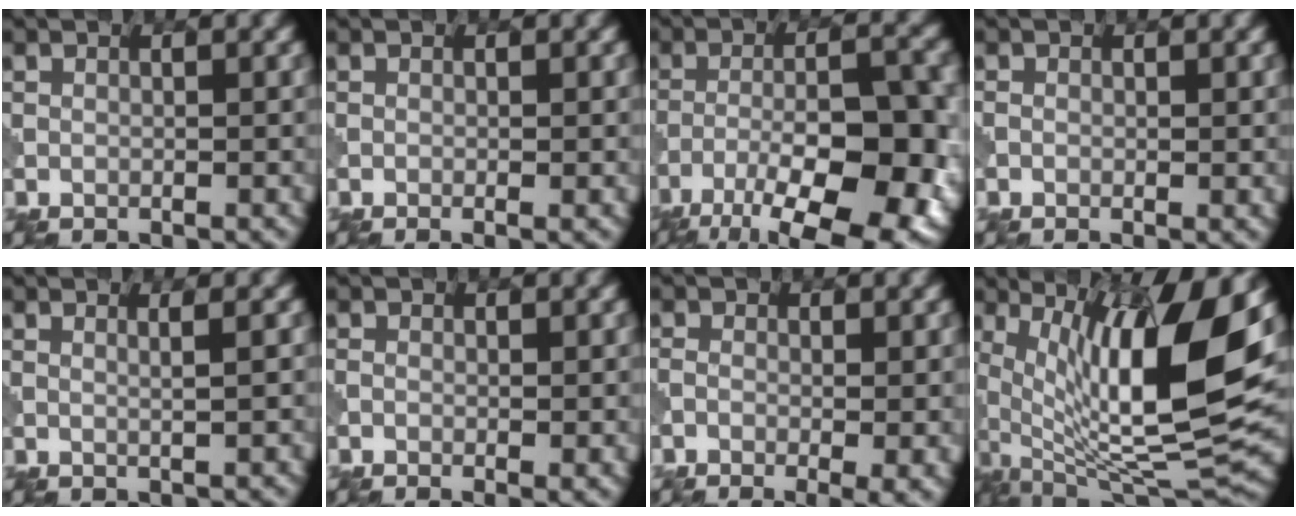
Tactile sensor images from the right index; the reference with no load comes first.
{"total": 0.9, "force": [-0.2, 0.3, 0.8], "torque": [-0.001, 0.000, -0.006]}
{"total": 14.9, "force": [-8.5, 5.4, 11.0], "torque": [-0.169, -0.003, -0.126]}
{"total": 0.7, "force": [-0.2, 0.3, 0.6], "torque": [-0.010, -0.001, 0.000]}
{"total": 1.5, "force": [0.5, 0.6, 1.3], "torque": [-0.009, 0.012, -0.014]}
{"total": 1.4, "force": [-0.4, 0.6, 1.2], "torque": [-0.023, -0.003, -0.002]}
{"total": 3.9, "force": [-1.5, 1.6, 3.2], "torque": [-0.044, -0.004, -0.012]}
{"total": 13.5, "force": [3.1, 3.9, 12.5], "torque": [-0.207, -0.004, 0.061]}